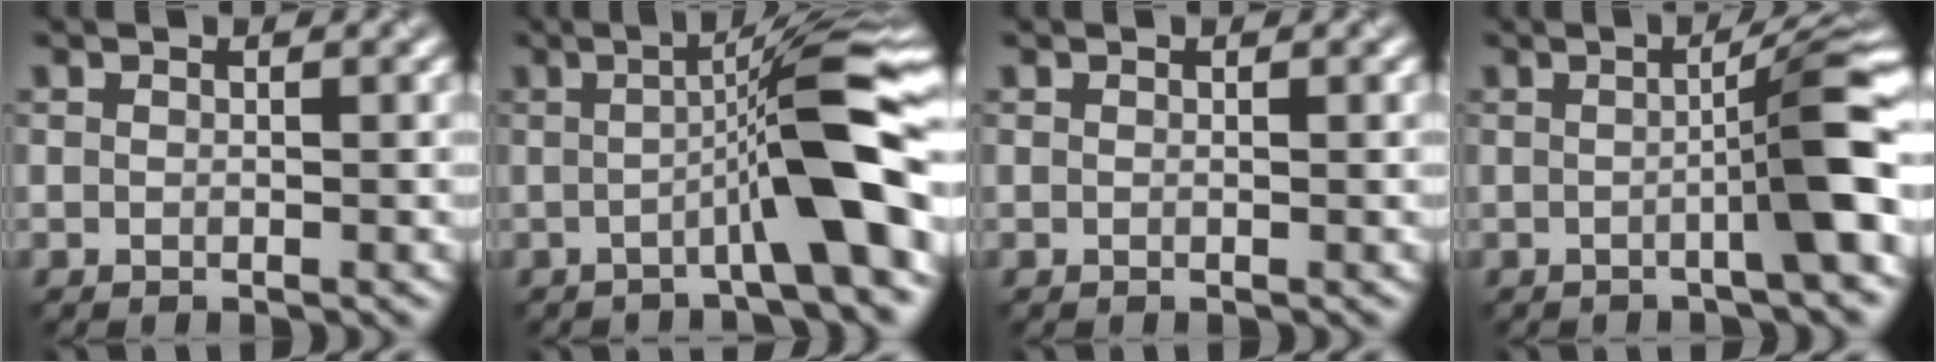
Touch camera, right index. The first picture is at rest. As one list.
[{"total": 8.9, "force": [-1.7, 1.1, 8.7], "torque": [-0.105, 0.019, -0.032]}, {"total": 0.0}, {"total": 6.1, "force": [-0.9, 0.7, 6.0], "torque": [-0.075, 0.014, -0.012]}]